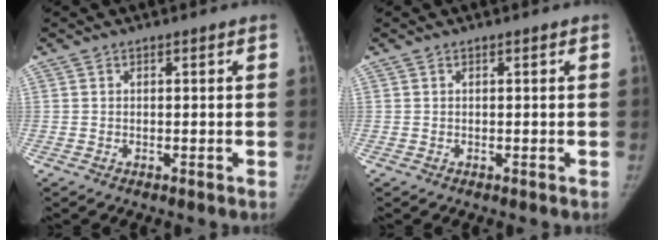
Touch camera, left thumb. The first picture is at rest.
{"total": 0.0}